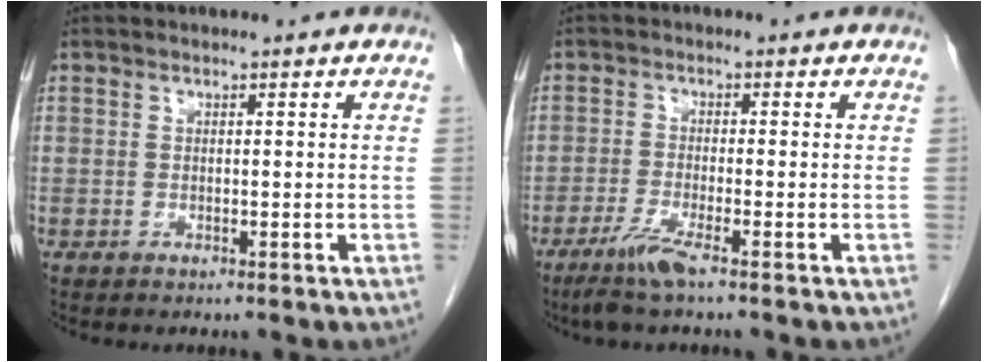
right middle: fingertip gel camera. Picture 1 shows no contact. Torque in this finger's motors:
{"motor_torque": [0.72, -0.27, 0.03, 0.05]}